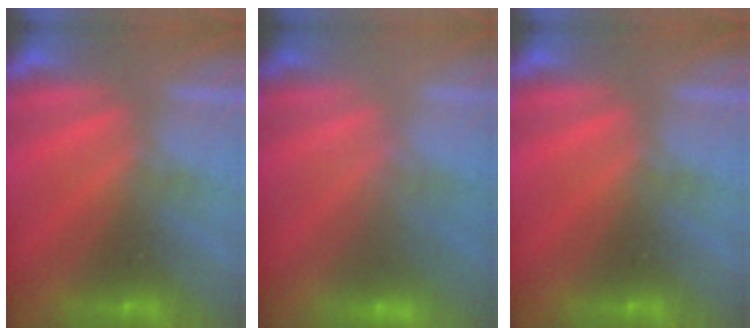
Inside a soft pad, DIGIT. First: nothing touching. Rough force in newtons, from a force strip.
{"total": 2.9}
{"total": 0.0}